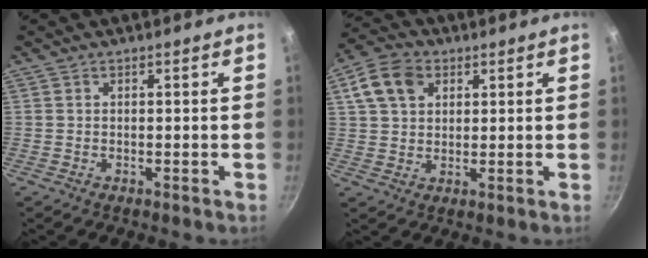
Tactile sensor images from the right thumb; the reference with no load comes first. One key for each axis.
{"total": 9.0, "fx": 3.4, "fy": 6.5, "fz": 5.2, "tx": -0.085, "ty": 0.005, "tz": 0.053}